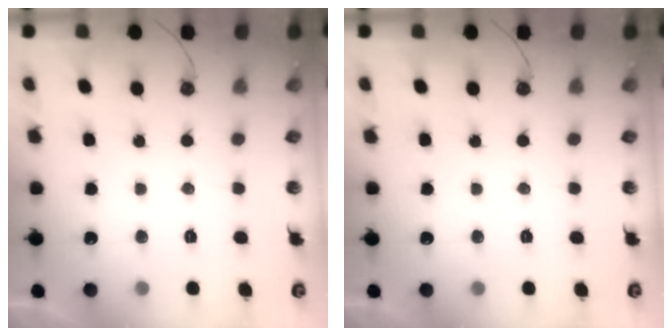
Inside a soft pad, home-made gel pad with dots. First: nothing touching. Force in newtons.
{"total": 0.0}